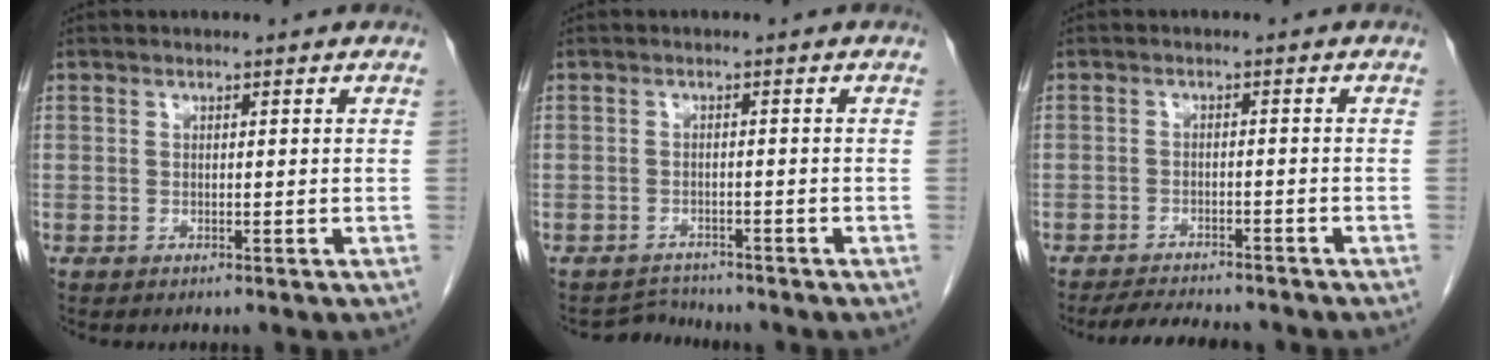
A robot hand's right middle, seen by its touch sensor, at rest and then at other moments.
{"total": 2.4, "force": [-2.1, 0.2, -1.0], "torque": [0.019, -0.008, -0.034]}
{"total": 6.8, "force": [-6.2, 1.2, 2.4], "torque": [-0.035, -0.010, -0.092]}